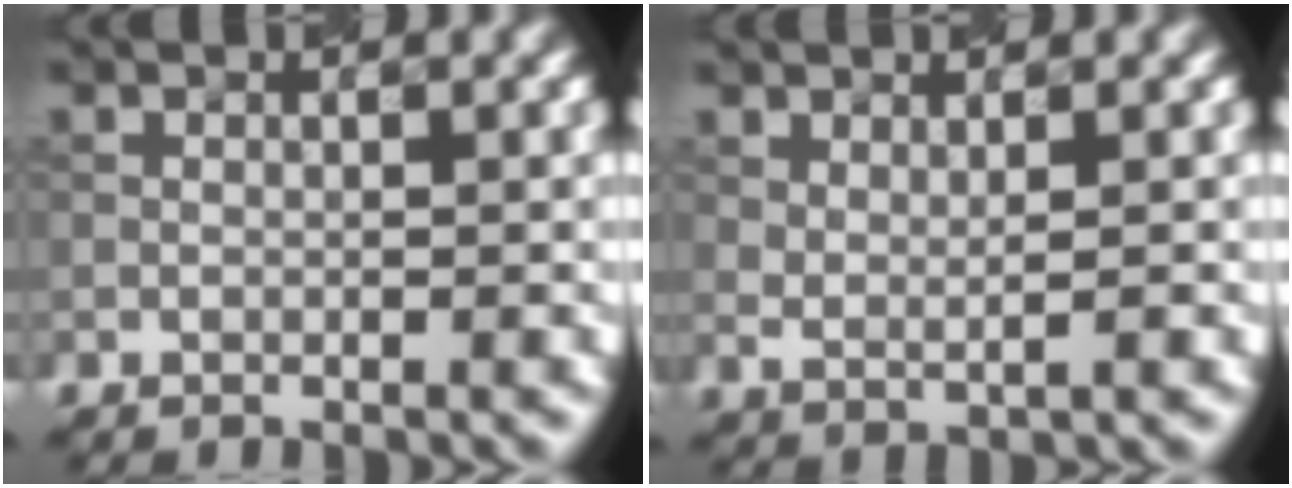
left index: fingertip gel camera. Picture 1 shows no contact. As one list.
[{"total": 1.4, "force": [0.8, 0.4, 1.0], "torque": [-0.022, -0.006, 0.020]}]